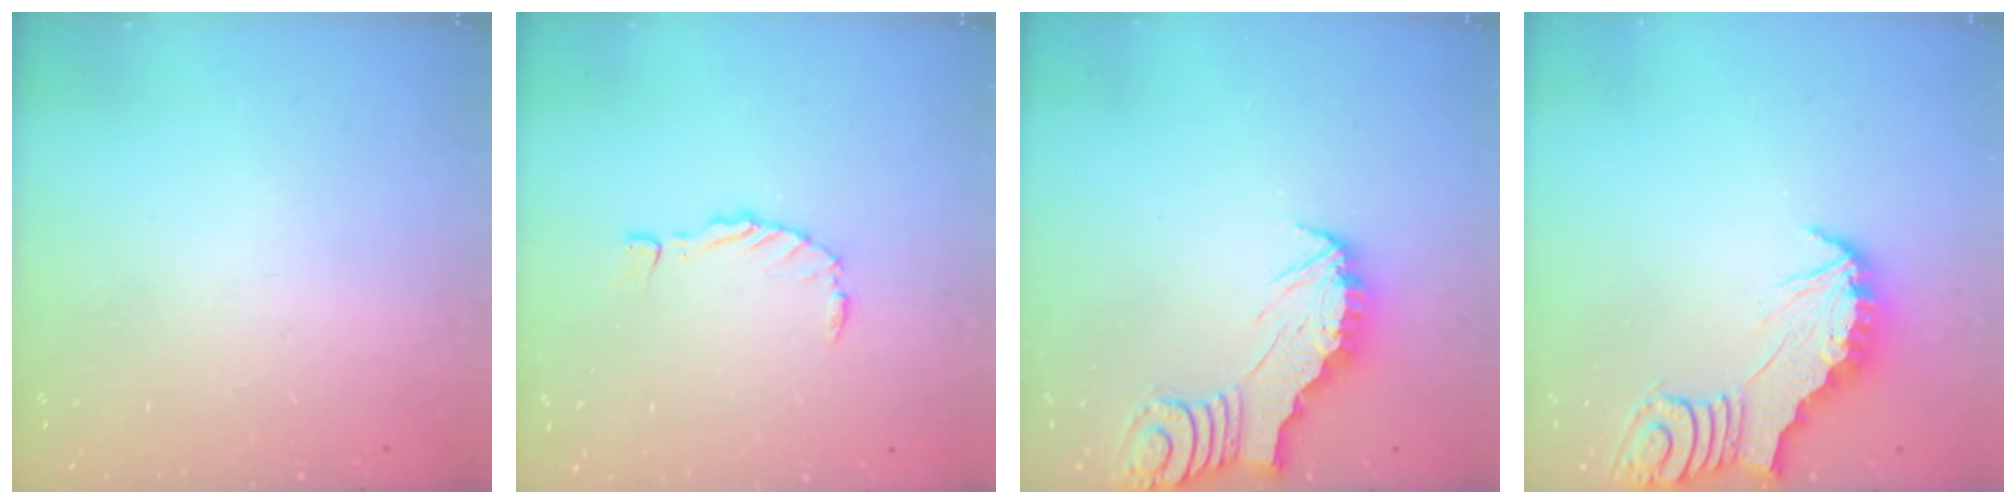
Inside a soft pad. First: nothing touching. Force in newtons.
{"total": 0.0}
{"total": 2.6, "press": 2.6, "slide": 0.2}
{"total": 2.7, "press": 2.7, "slide": 0.3}